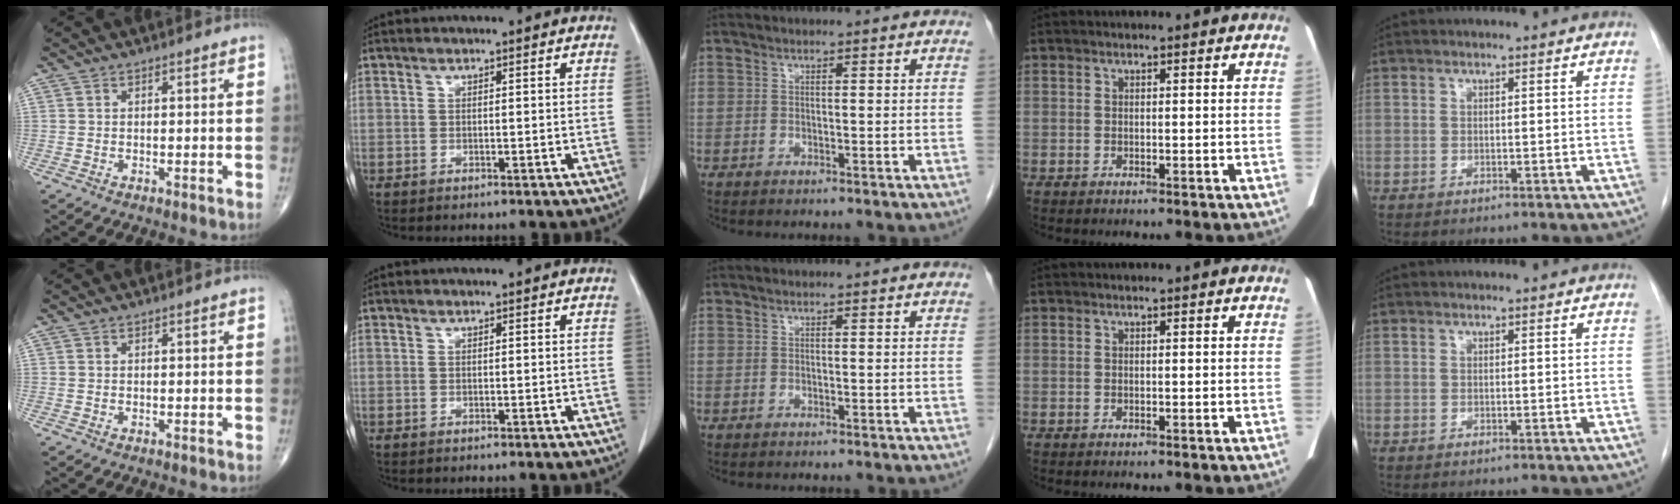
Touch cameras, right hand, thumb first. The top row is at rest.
{}